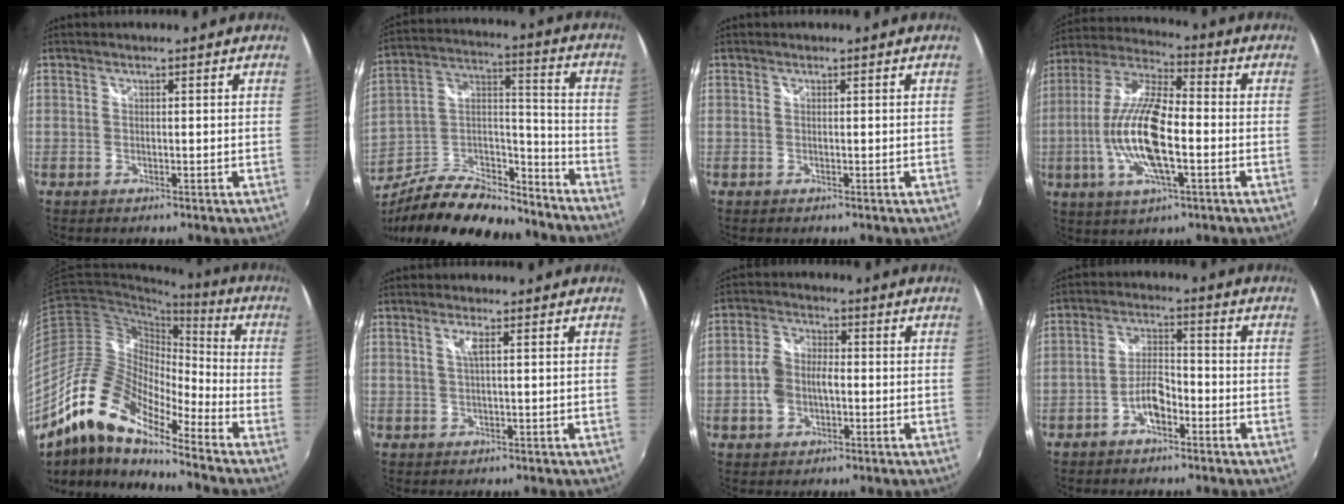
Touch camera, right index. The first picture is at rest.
{"total": 21.6, "force": [-15.9, 8.5, 11.8], "torque": [-0.230, 0.018, -0.251]}
{"total": 0.0}
{"total": 16.1, "force": [-3.2, 5.0, 14.9], "torque": [-0.298, -0.004, -0.065]}
{"total": 16.3, "force": [-12.1, 4.9, 9.8], "torque": [-0.174, -0.002, -0.244]}
{"total": 1.7, "force": [0.4, -0.3, 1.6], "torque": [-0.031, -0.001, 0.007]}
{"total": 6.6, "force": [-1.3, 4.4, 4.7], "torque": [-0.099, 0.013, -0.019]}
{"total": 5.6, "force": [-3.1, 2.3, 4.1], "torque": [-0.086, 0.013, -0.054]}